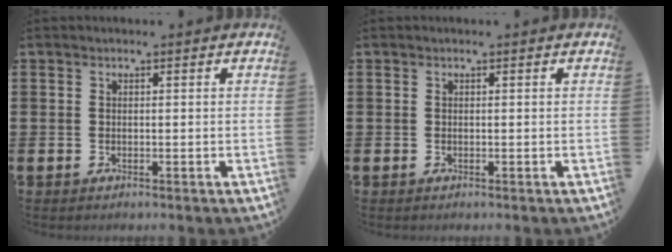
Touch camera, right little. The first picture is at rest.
{"total": 0.0}